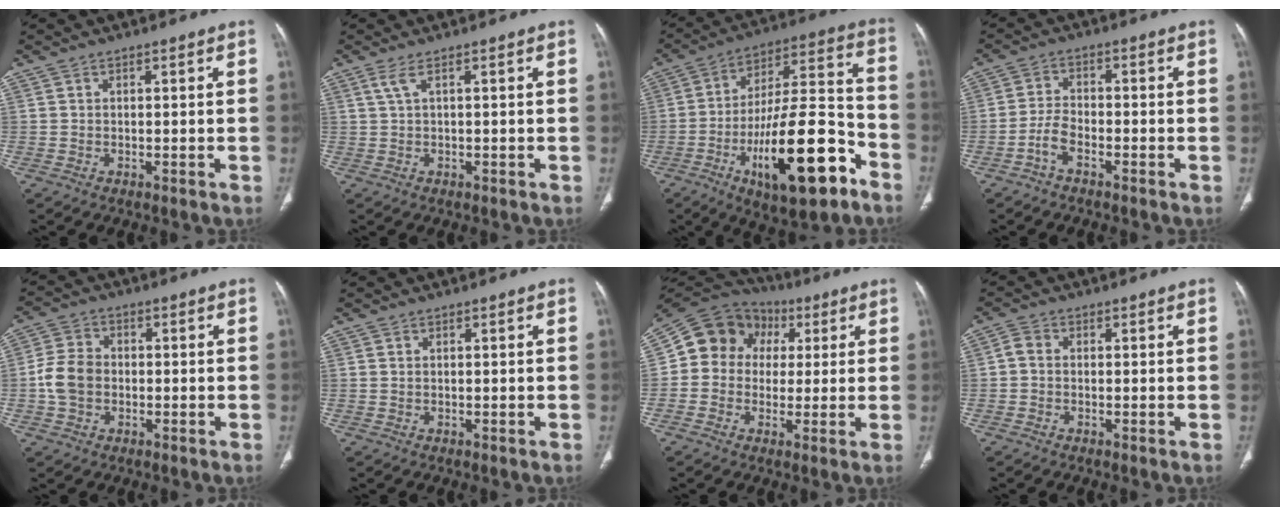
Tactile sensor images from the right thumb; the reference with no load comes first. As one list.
[{"total": 1.6, "force": [0.6, 0.1, 1.5], "torque": [-0.043, 0.010, 0.018]}, {"total": 24.1, "force": [-10.8, 8.1, 20.0], "torque": [-0.320, 0.058, -0.166]}, {"total": 3.9, "force": [-2.4, 1.7, 2.5], "torque": [-0.050, 0.023, -0.050]}, {"total": 6.8, "force": [-1.0, 5.3, 4.2], "torque": [-0.076, 0.017, -0.025]}, {"total": 0.0}, {"total": 13.0, "force": [2.0, 11.4, 5.8], "torque": [-0.072, 0.030, 0.022]}, {"total": 2.1, "force": [-0.2, 1.6, 1.3], "torque": [-0.019, 0.007, -0.013]}]